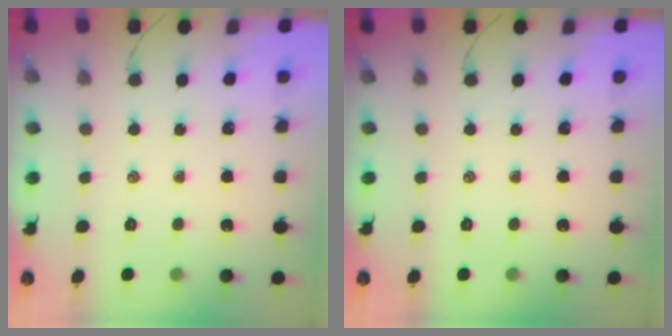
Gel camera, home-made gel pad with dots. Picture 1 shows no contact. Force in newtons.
{"total": 0.0}